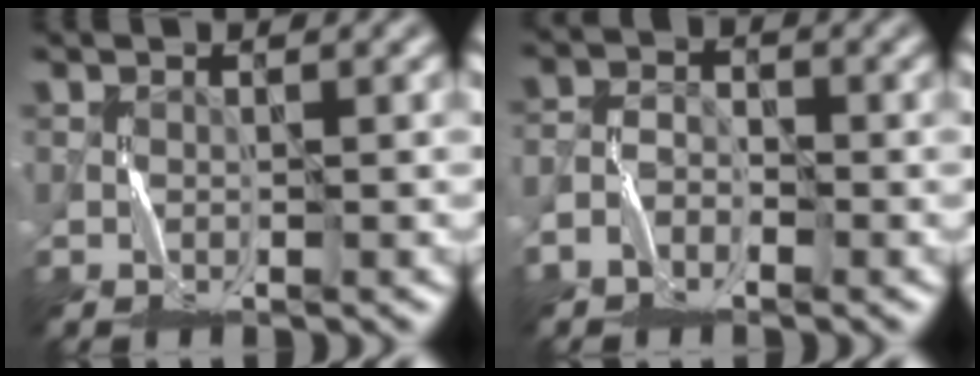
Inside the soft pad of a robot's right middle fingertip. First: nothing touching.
{"total": 2.4, "force": [-1.9, 1.3, 0.6], "torque": [-0.012, 0.008, -0.045]}